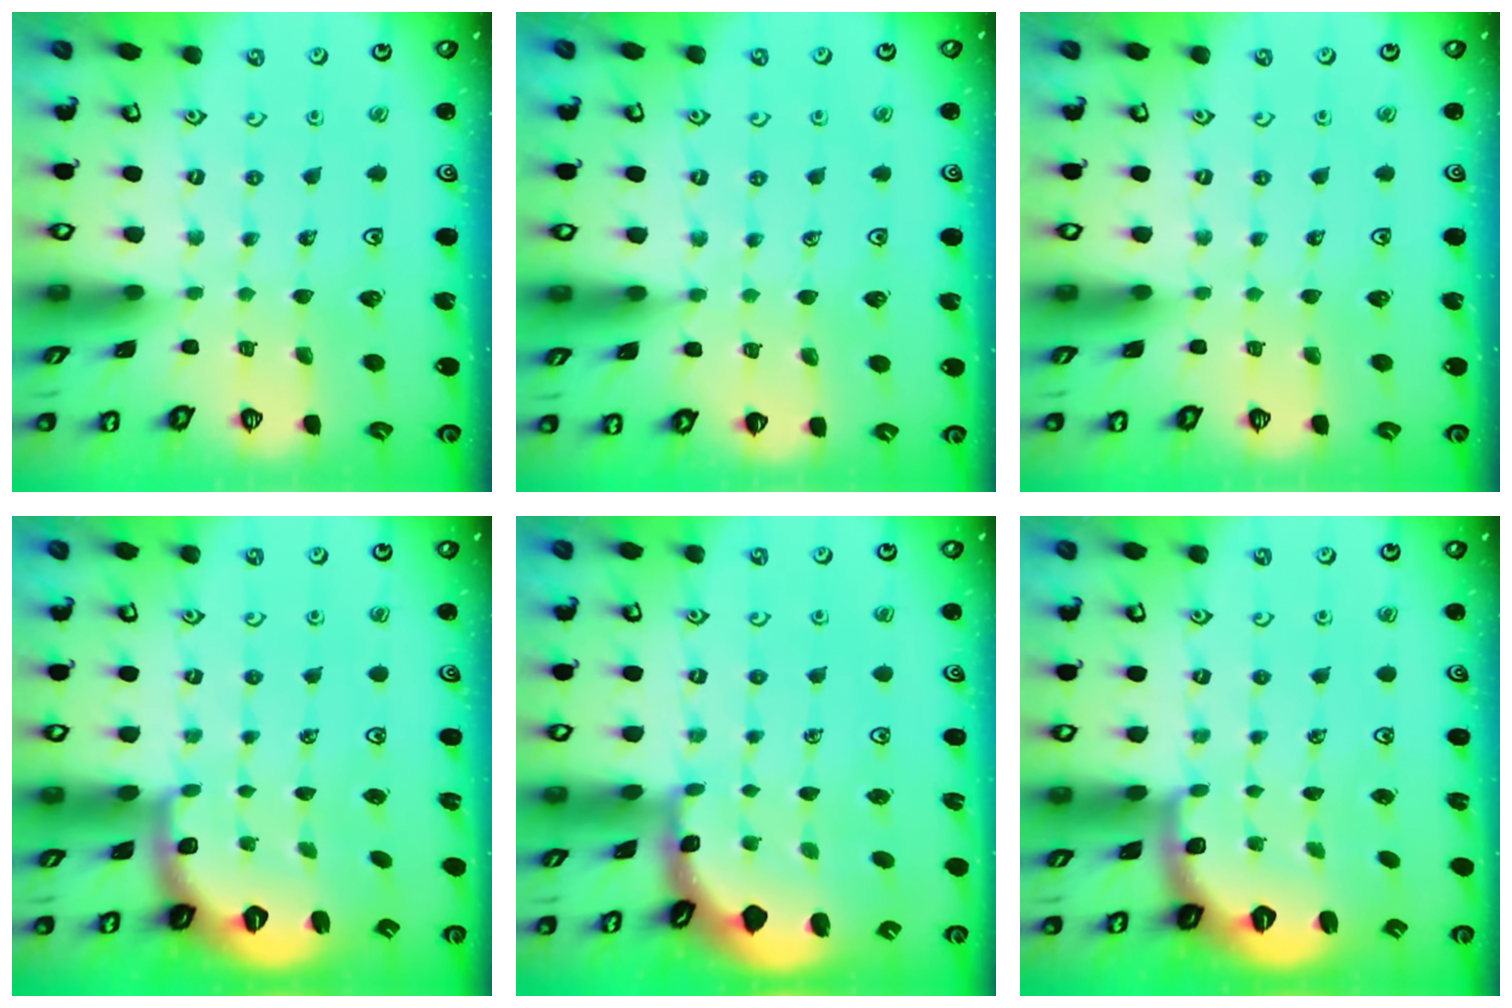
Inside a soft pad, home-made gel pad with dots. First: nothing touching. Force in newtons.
{"total": 5.0, "press": 4.9, "slide": 1.0}
{"total": 0.0}
{"total": 2.7, "press": 1.7, "slide": 2.1}
{"total": 1.8, "press": 1.8, "slide": 0.3}
{"total": 2.7, "press": 1.6, "slide": 2.1}